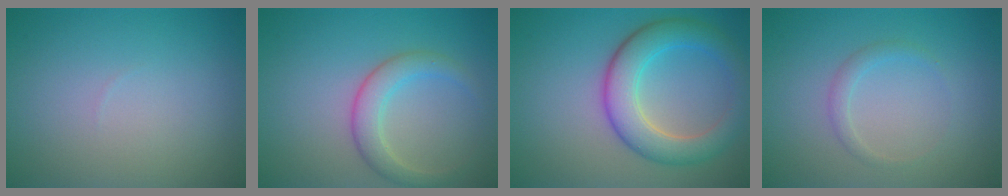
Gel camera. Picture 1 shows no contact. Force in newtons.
{"total": 3.1, "press": 3.1, "slide": 0.1}
{"total": 6.0, "press": 6.0, "slide": 0.2}
{"total": 1.3, "press": 1.3, "slide": 0.0}